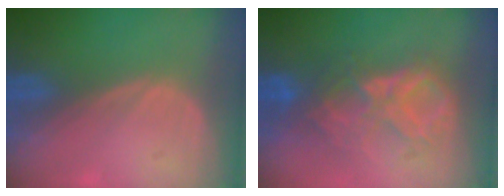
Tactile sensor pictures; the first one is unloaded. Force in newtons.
{"total": 8.7, "press": 7.7, "slide": 4.1}